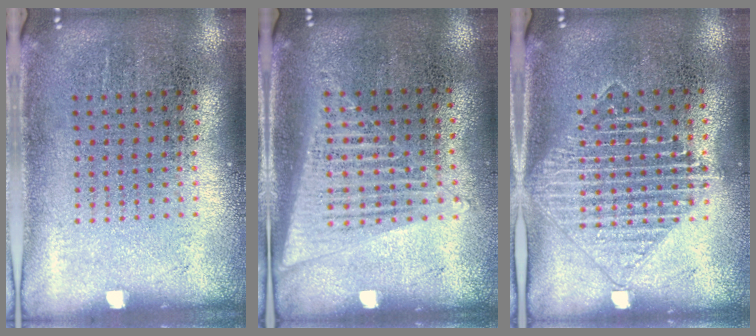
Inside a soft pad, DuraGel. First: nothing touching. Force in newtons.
{"total": 1.5, "press": 1.4, "slide": 0.5}
{"total": 1.6, "press": 1.4, "slide": 0.8}